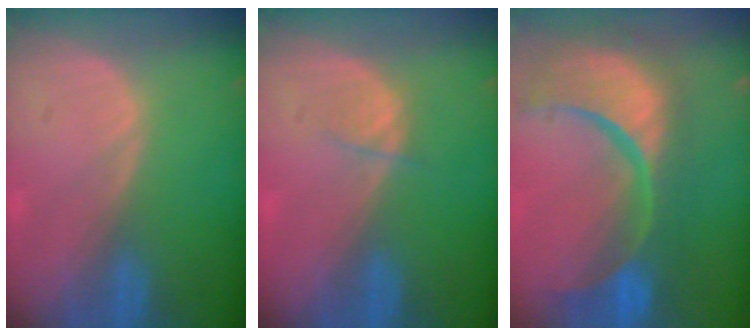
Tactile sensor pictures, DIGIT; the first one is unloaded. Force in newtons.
{"total": 1.6, "press": 1.5, "slide": 0.2}
{"total": 15.0, "press": 11.9, "slide": 9.2}